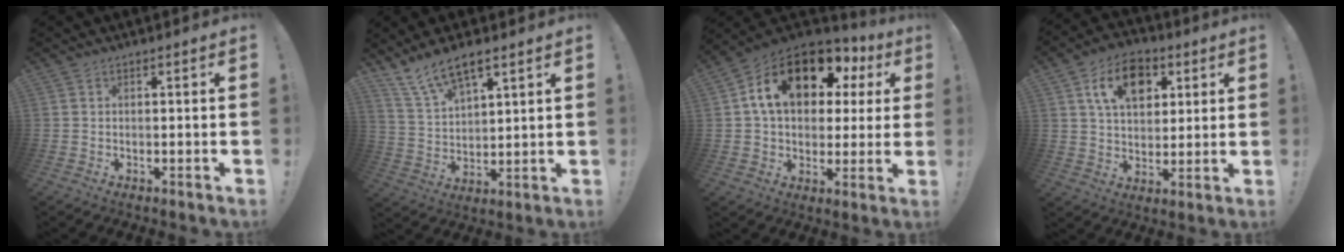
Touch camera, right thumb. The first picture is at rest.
{"total": 9.7, "force": [7.2, 3.8, 5.3], "torque": [-0.109, -0.035, 0.137]}
{"total": 18.3, "force": [7.8, 10.8, 12.5], "torque": [-0.209, -0.023, 0.139]}
{"total": 14.1, "force": [6.0, 9.9, 8.1], "torque": [-0.114, -0.012, 0.112]}